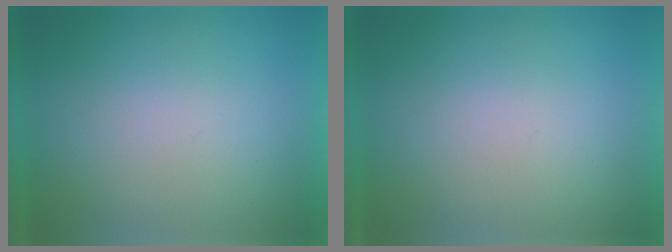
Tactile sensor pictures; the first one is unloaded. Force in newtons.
{"total": 1.1}